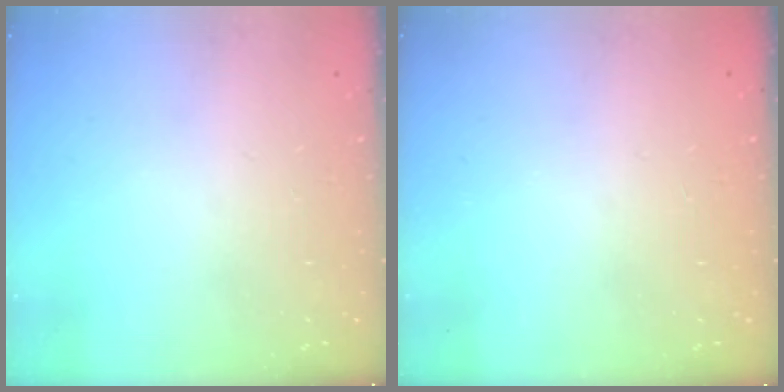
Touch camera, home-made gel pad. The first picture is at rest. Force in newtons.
{"total": 0.0}